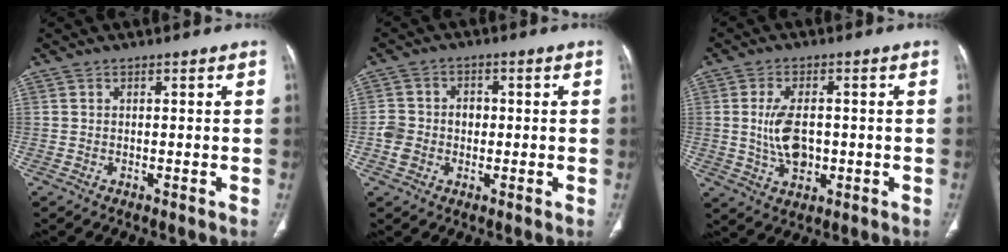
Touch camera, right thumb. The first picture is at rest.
{"total": 5.8, "force": [-0.7, 5.0, 2.8], "torque": [-0.036, 0.020, -0.015]}
{"total": 7.8, "force": [-0.2, 4.7, 6.2], "torque": [-0.113, 0.000, 0.005]}